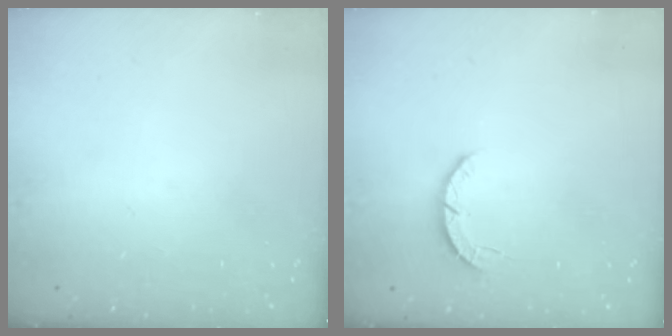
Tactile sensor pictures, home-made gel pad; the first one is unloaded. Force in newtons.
{"total": 2.8, "press": 2.8, "slide": 0.4}